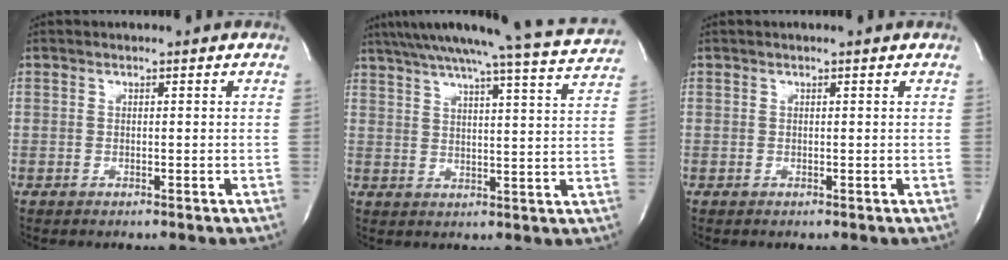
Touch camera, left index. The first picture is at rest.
{"total": 21.8, "force": [19.6, -0.2, 9.4], "torque": [-0.155, -0.028, 0.249]}
{"total": 0.0}